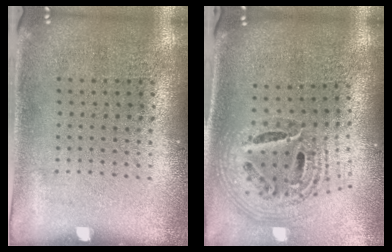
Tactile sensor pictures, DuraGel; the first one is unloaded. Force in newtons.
{"total": 1.8, "press": 1.5, "slide": 1.1}